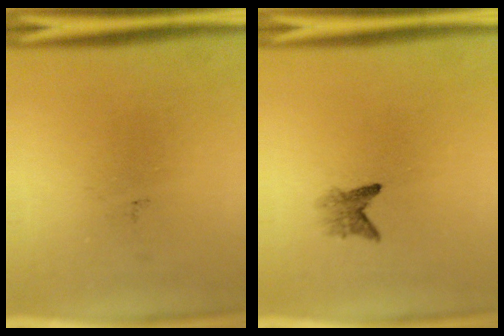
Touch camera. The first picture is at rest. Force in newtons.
{"total": 1.8}